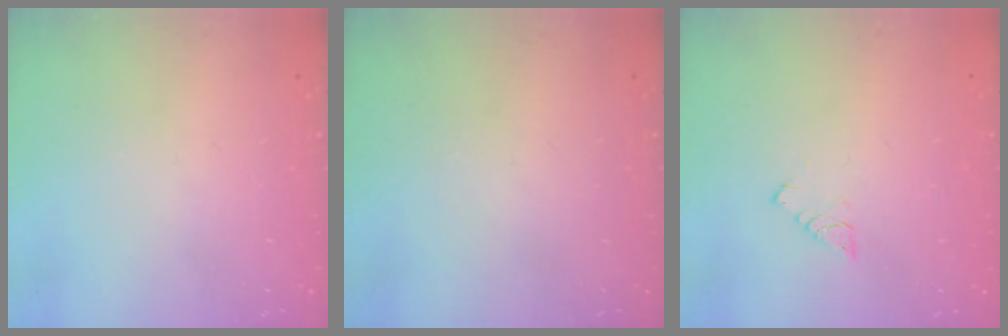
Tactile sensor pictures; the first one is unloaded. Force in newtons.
{"total": 0.0}
{"total": 4.8, "press": 4.8, "slide": 0.3}